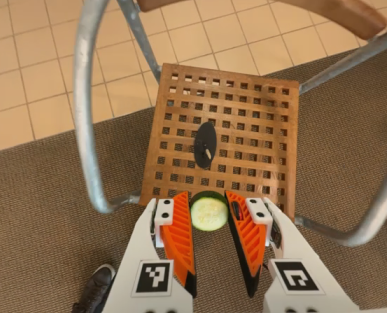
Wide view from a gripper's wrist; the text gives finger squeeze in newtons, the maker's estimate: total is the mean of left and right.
{"total": 6.6, "left": 6.6, "right": 6.7}